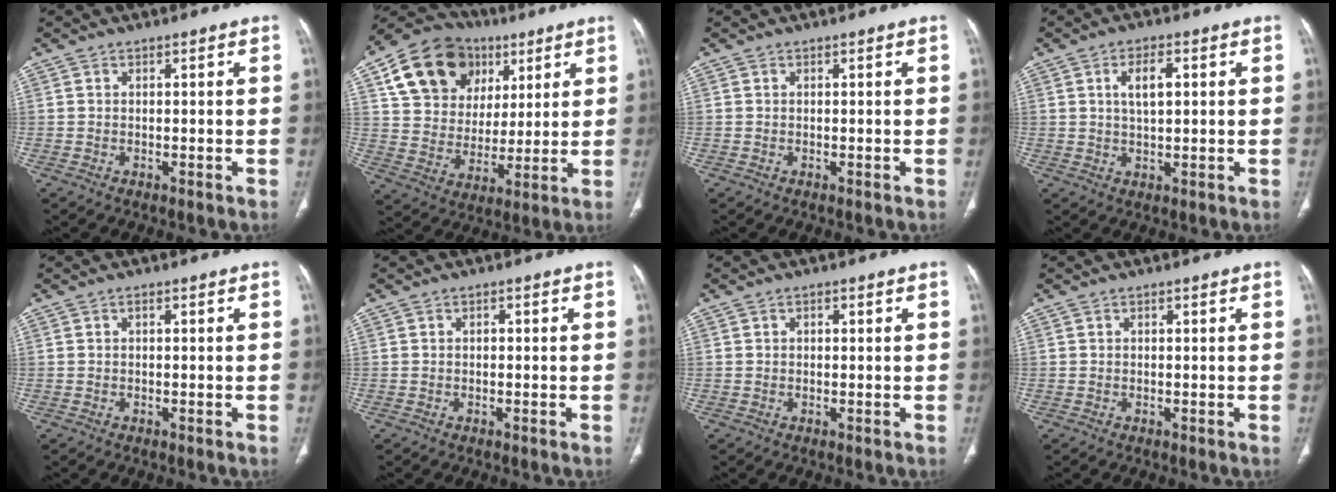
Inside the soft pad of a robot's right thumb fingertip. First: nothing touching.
{"total": 19.8, "force": [8.8, 15.1, 9.3], "torque": [-0.130, 0.001, 0.157]}
{"total": 0.0}
{"total": 5.1, "force": [1.3, 2.4, 4.3], "torque": [-0.073, 0.000, 0.023]}
{"total": 0.5, "force": [0.1, 0.3, 0.4], "torque": [-0.009, 0.001, 0.002]}
{"total": 0.6, "force": [0.0, 0.5, 0.4], "torque": [-0.003, 0.002, -0.001]}
{"total": 1.0, "force": [0.3, 0.6, 0.7], "torque": [-0.009, 0.001, 0.005]}
{"total": 0.0}